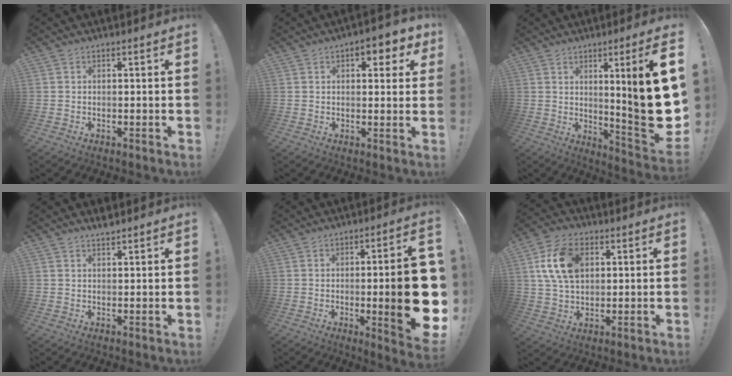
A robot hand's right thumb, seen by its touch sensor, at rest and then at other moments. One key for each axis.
{"total": 5.8, "fx": 2.7, "fy": 2.9, "fz": 4.2, "tx": -0.037, "ty": -0.011, "tz": 0.039}
{"total": 18.1, "fx": 2.8, "fy": 0.5, "fz": 17.9, "tx": -0.252, "ty": -0.038, "tz": 0.036}
{"total": 2.0, "fx": 1.8, "fy": 0.1, "fz": 0.7, "tx": -0.013, "ty": -0.007, "tz": 0.033}
{"total": 17.5, "fx": -1.8, "fy": 2.9, "fz": 17.2, "tx": -0.238, "ty": -0.005, "tz": -0.016}
{"total": 14.8, "fx": 3.9, "fy": 9.8, "fz": 10.3, "tx": -0.184, "ty": 0.007, "tz": 0.075}